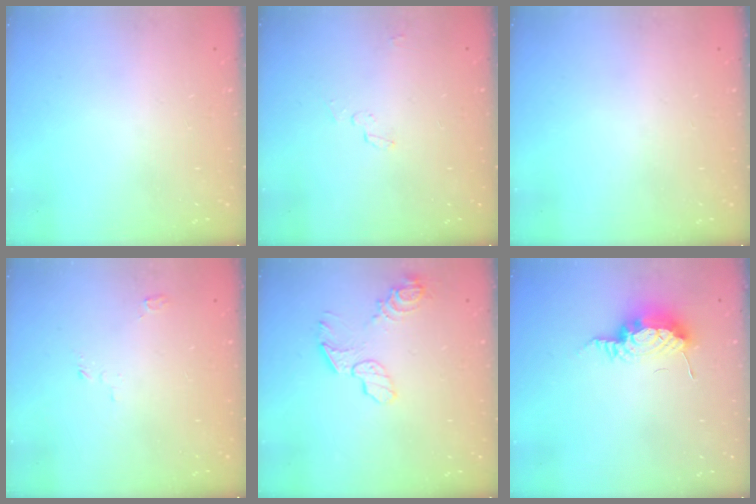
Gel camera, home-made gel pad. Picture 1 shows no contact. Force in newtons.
{"total": 3.4, "press": 3.2, "slide": 1.2}
{"total": 0.0}
{"total": 2.7, "press": 2.7, "slide": 0.3}
{"total": 9.1, "press": 9.1, "slide": 0.3}
{"total": 16.0, "press": 11.4, "slide": 11.2}